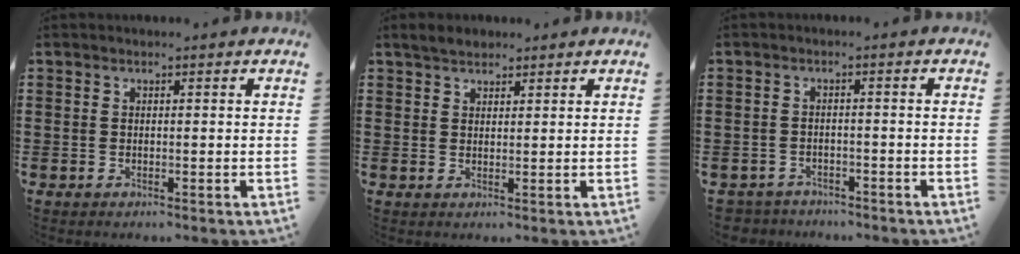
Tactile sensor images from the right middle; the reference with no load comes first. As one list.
[{"total": 2.1, "force": [2.0, 0.6, 0.2], "torque": [-0.009, 0.006, 0.039]}, {"total": 2.5, "force": [-2.5, 0.5, -0.3], "torque": [-0.002, -0.003, -0.057]}]